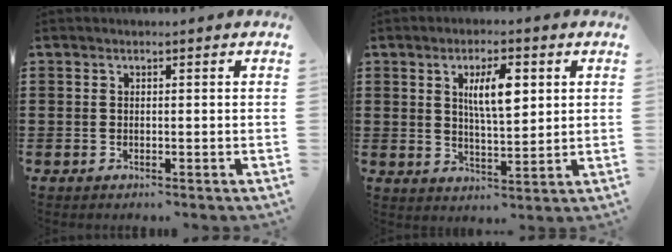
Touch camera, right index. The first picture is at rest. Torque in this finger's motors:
{"motor_torque": [0.78, -0.30, 0.68, 0.09]}